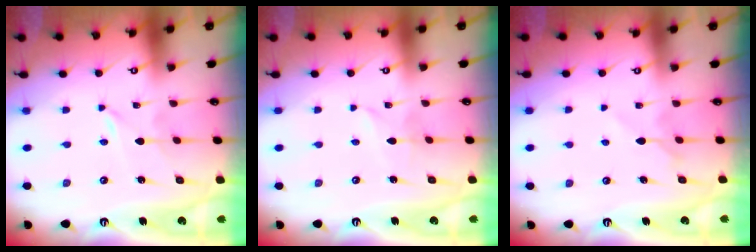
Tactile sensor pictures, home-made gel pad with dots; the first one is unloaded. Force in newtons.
{"total": 1.6, "press": 1.6, "slide": 0.2}
{"total": 6.3, "press": 6.2, "slide": 0.8}